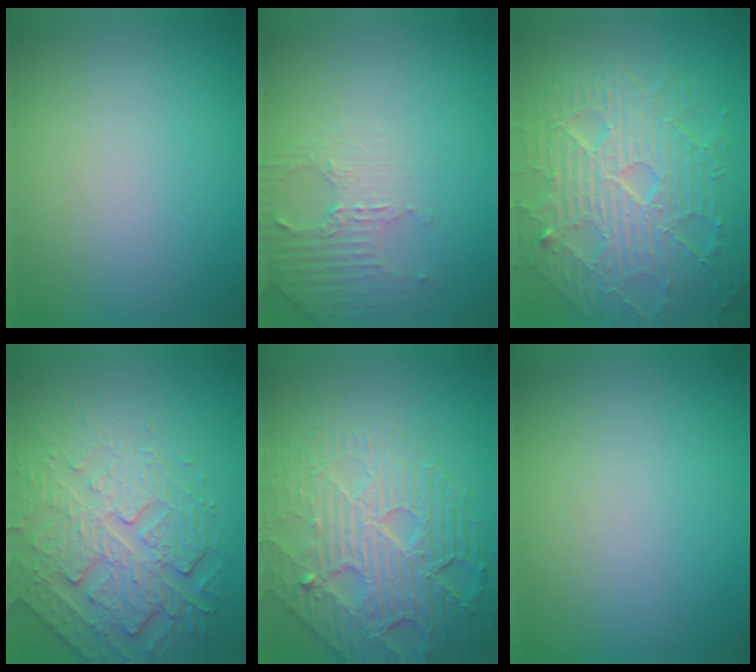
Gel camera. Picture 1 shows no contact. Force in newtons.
{"total": 3.0, "press": 2.9, "slide": 0.7}
{"total": 10.3, "press": 6.7, "slide": 7.8}
{"total": 5.5, "press": 4.8, "slide": 2.6}
{"total": 8.0, "press": 5.9, "slide": 5.4}
{"total": 0.0}